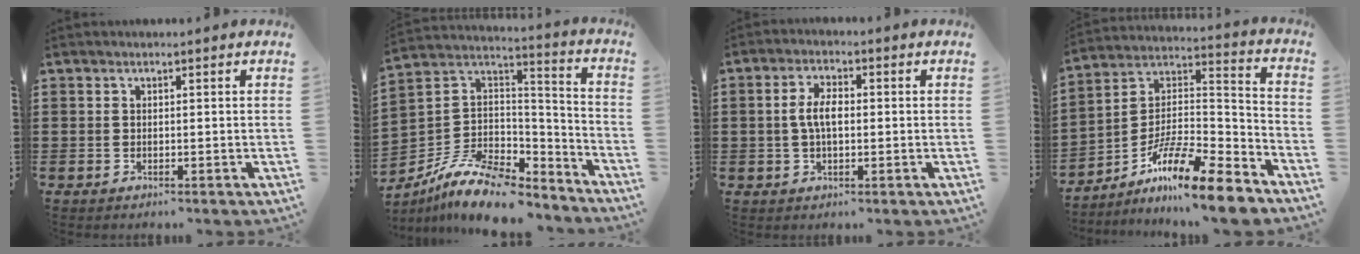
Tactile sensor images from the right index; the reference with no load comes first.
{"total": 12.0, "force": [-8.7, 5.3, 6.4], "torque": [-0.138, 0.021, -0.163]}
{"total": 4.5, "force": [0.0, 2.1, 4.0], "torque": [-0.085, 0.004, -0.004]}
{"total": 13.4, "force": [-10.0, 2.2, 8.7], "torque": [-0.155, 0.020, -0.188]}